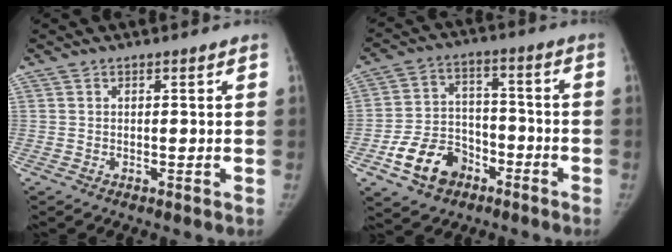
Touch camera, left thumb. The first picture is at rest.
{"total": 12.0, "force": [-6.2, 8.7, 5.5], "torque": [-0.068, 0.045, -0.104]}